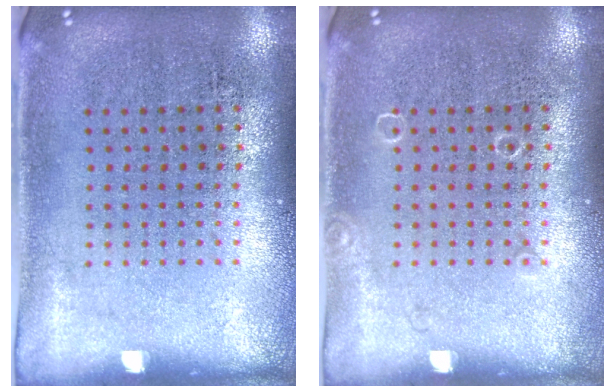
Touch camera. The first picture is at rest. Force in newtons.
{"total": 0.5, "press": 0.5, "slide": 0.1}